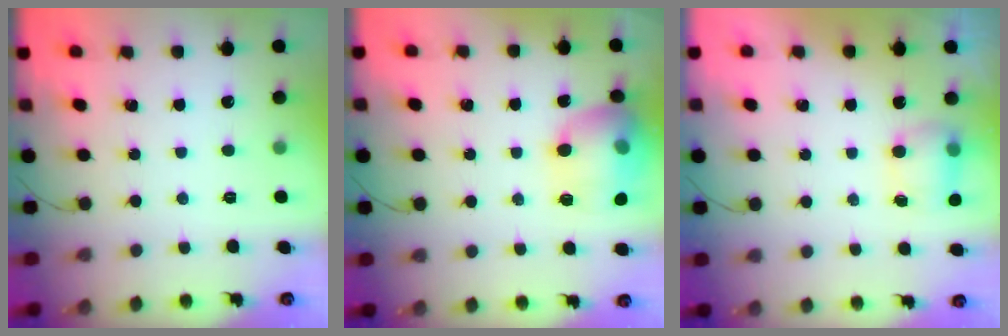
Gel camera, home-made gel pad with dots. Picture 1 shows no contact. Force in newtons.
{"total": 16.5, "press": 16.5, "slide": 1.3}
{"total": 9.7, "press": 6.9, "slide": 6.8}